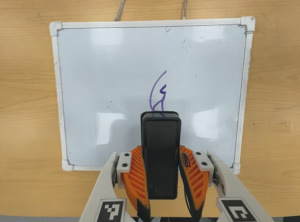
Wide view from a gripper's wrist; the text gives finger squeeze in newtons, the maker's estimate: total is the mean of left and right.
{"total": 7.0, "left": 5.4, "right": 8.6}